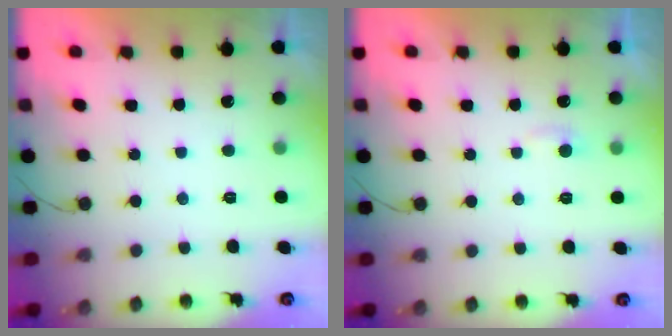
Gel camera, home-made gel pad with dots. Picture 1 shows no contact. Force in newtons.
{"total": 2.7, "press": 2.7, "slide": 0.2}